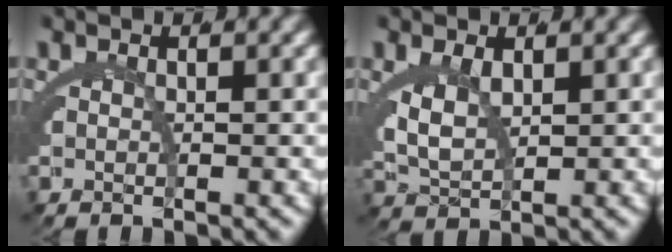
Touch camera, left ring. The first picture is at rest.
{"total": 3.3, "force": [0.6, 2.0, 2.5], "torque": [-0.066, -0.015, 0.027]}